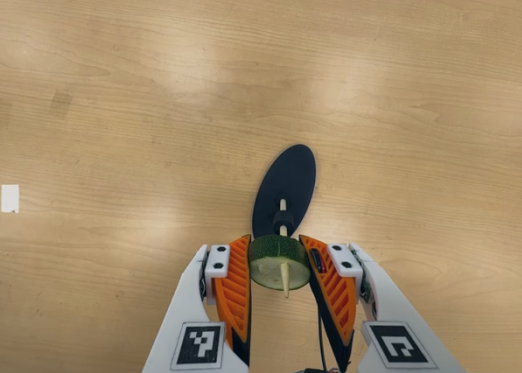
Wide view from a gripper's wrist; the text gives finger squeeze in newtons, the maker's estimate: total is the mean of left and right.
{"total": 9.5, "left": 8.5, "right": 10.6}